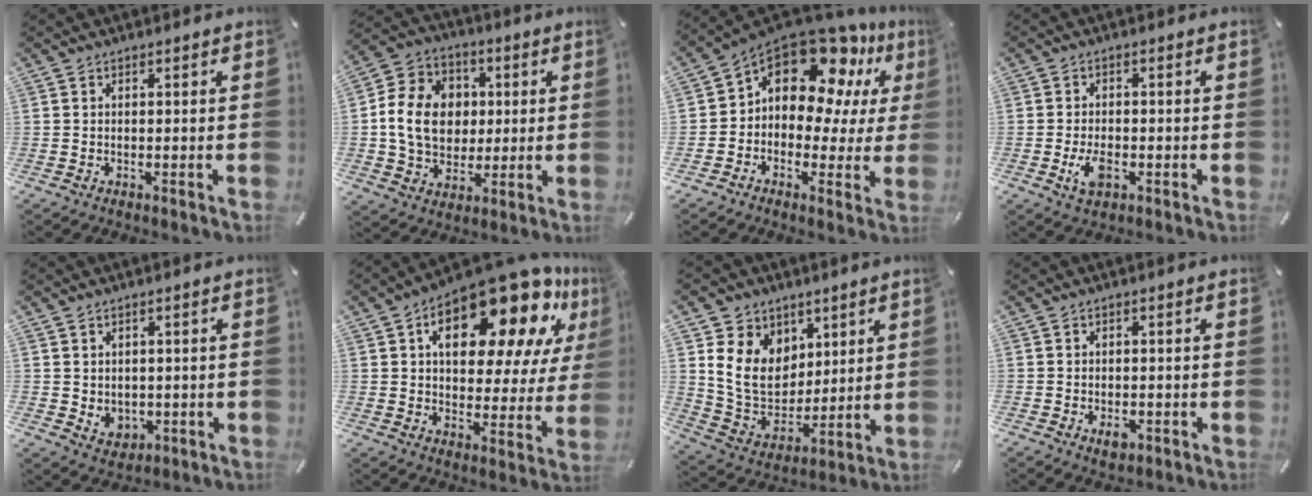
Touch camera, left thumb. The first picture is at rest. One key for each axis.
{"total": 14.6, "fx": 0.8, "fy": 12.2, "fz": 7.9, "tx": -0.158, "ty": 0.018, "tz": 0.016}
{"total": 14.5, "fx": 8.7, "fy": 8.5, "fz": 7.8, "tx": -0.137, "ty": -0.062, "tz": 0.154}
{"total": 4.7, "fx": -1.6, "fy": 2.6, "fz": 3.5, "tx": -0.086, "ty": -0.001, "tz": -0.032}
{"total": 3.7, "fx": 0.6, "fy": 3.6, "fz": 0.9, "tx": -0.013, "ty": -0.006, "tz": 0.009}
{"total": 21.7, "fx": 12.8, "fy": 10.4, "fz": 14.2, "tx": -0.196, "ty": -0.088, "tz": 0.208}
{"total": 13.2, "fx": 4.7, "fy": 11.0, "fz": 5.6, "tx": -0.125, "ty": -0.025, "tz": 0.096}
{"total": 2.8, "fx": -1.1, "fy": 1.8, "fz": 1.8, "tx": -0.031, "ty": 0.005, "tz": -0.018}